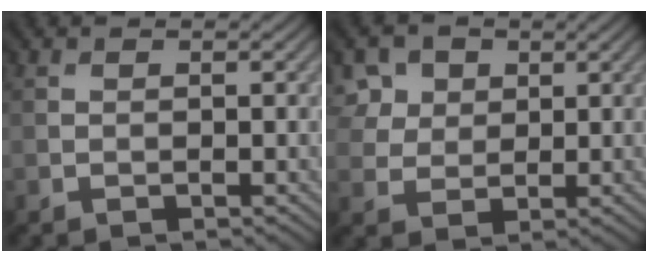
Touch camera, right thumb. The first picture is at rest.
{"total": 6.1, "force": [3.6, 4.7, 1.3], "torque": [-0.076, 0.007, 0.066]}